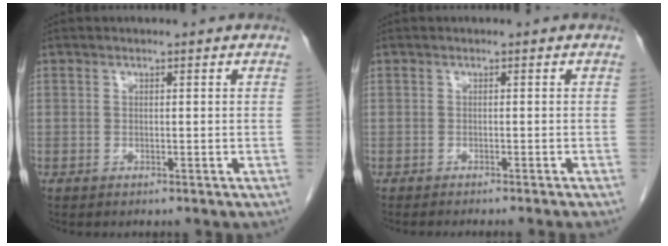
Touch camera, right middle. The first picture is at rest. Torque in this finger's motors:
{"motor_torque": [0.16, -0.12, 0.02, 0.02]}